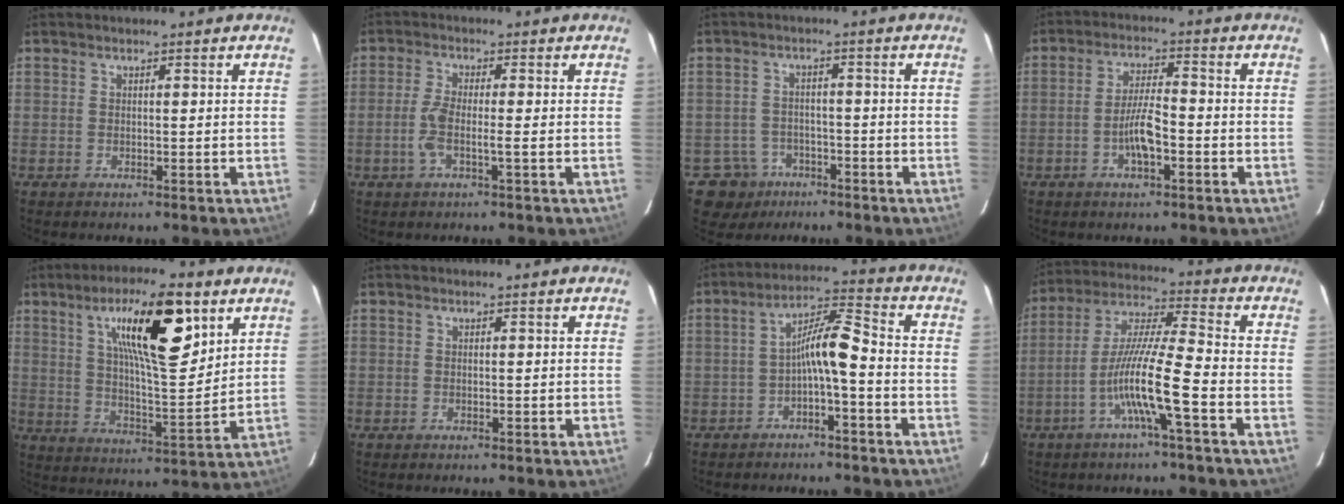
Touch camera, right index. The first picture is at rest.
{"total": 3.9, "force": [-0.9, 0.3, 3.8], "torque": [-0.083, 0.004, -0.019]}
{"total": 6.4, "force": [-3.4, 5.4, -0.1], "torque": [0.002, 0.010, -0.048]}
{"total": 5.8, "force": [-1.9, 1.2, 5.3], "torque": [-0.106, 0.008, -0.035]}
{"total": 15.9, "force": [7.6, 3.1, 13.7], "torque": [-0.230, 0.005, 0.130]}
{"total": 0.0}
{"total": 6.8, "force": [-1.8, 0.7, 6.5], "torque": [-0.112, 0.028, -0.032]}
{"total": 11.3, "force": [-4.3, -0.6, 10.5], "torque": [-0.205, 0.004, -0.086]}